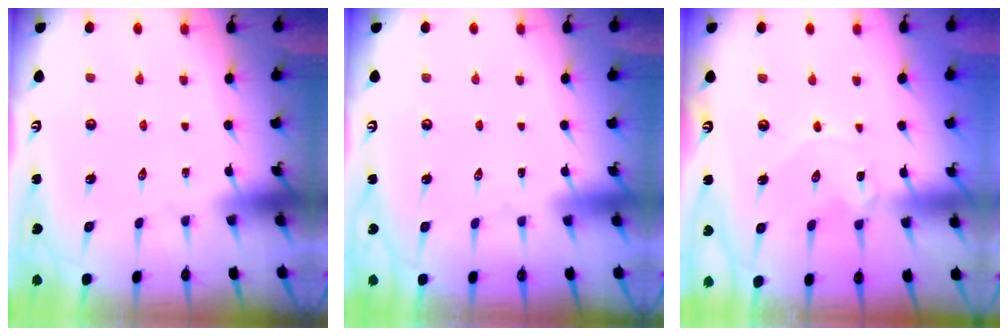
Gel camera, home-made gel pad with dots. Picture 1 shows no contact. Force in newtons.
{"total": 1.6, "press": 1.6, "slide": 0.1}
{"total": 1.1, "press": 1.1, "slide": 0.2}